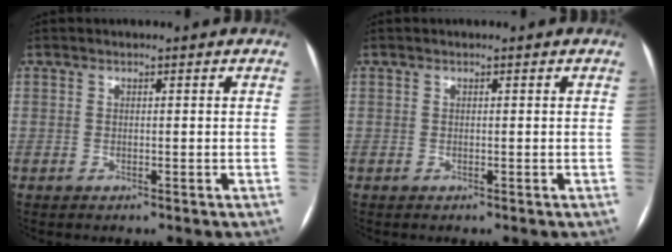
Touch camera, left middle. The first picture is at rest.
{"total": 0.0}